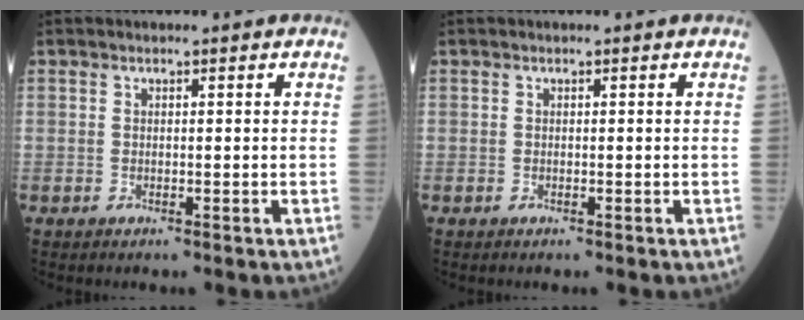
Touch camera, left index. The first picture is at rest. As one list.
[{"total": 0.0}]